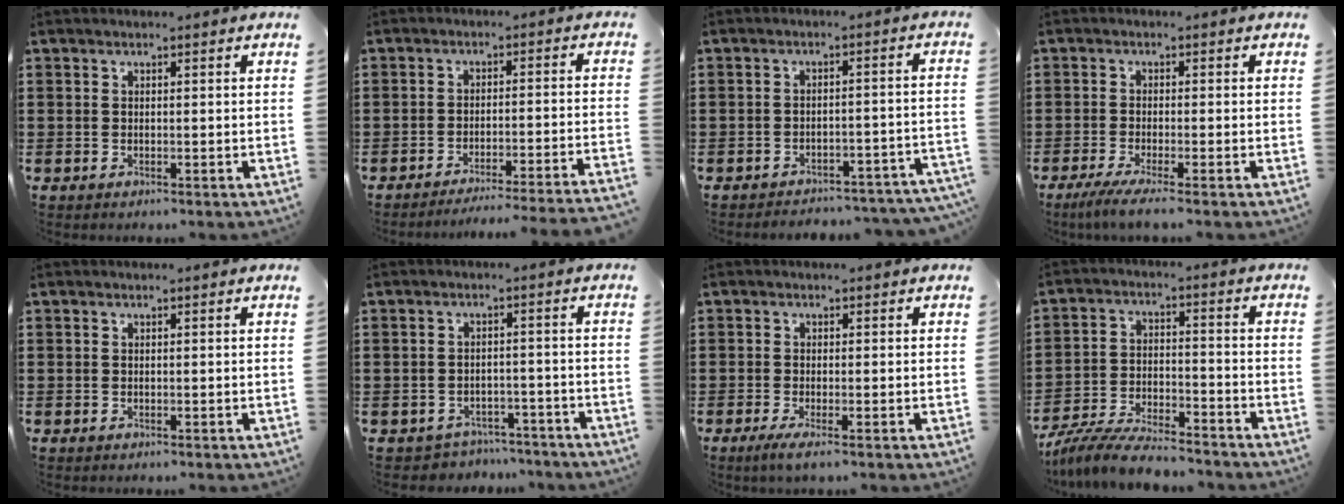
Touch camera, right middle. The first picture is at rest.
{"total": 3.9, "force": [-3.6, -0.7, 1.2], "torque": [-0.019, -0.008, -0.076]}
{"total": 3.2, "force": [-3.1, 0.3, 0.4], "torque": [-0.010, 0.004, -0.067]}
{"total": 2.7, "force": [-1.9, -0.2, 1.9], "torque": [-0.045, -0.012, -0.038]}
{"total": 0.0}
{"total": 3.0, "force": [-2.9, 0.5, -0.4], "torque": [-0.004, 0.001, -0.066]}
{"total": 1.5, "force": [-0.7, -0.1, 1.3], "torque": [-0.021, -0.005, -0.012]}
{"total": 7.9, "force": [-7.4, 0.8, 2.4], "torque": [-0.055, 0.004, -0.146]}